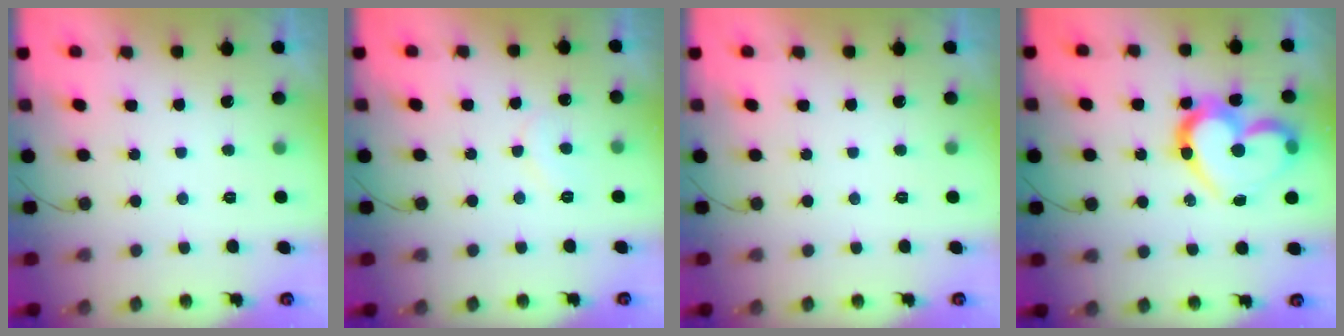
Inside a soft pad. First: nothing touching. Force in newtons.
{"total": 6.7, "press": 6.7, "slide": 0.6}
{"total": 0.0}
{"total": 17.6, "press": 17.5, "slide": 1.6}